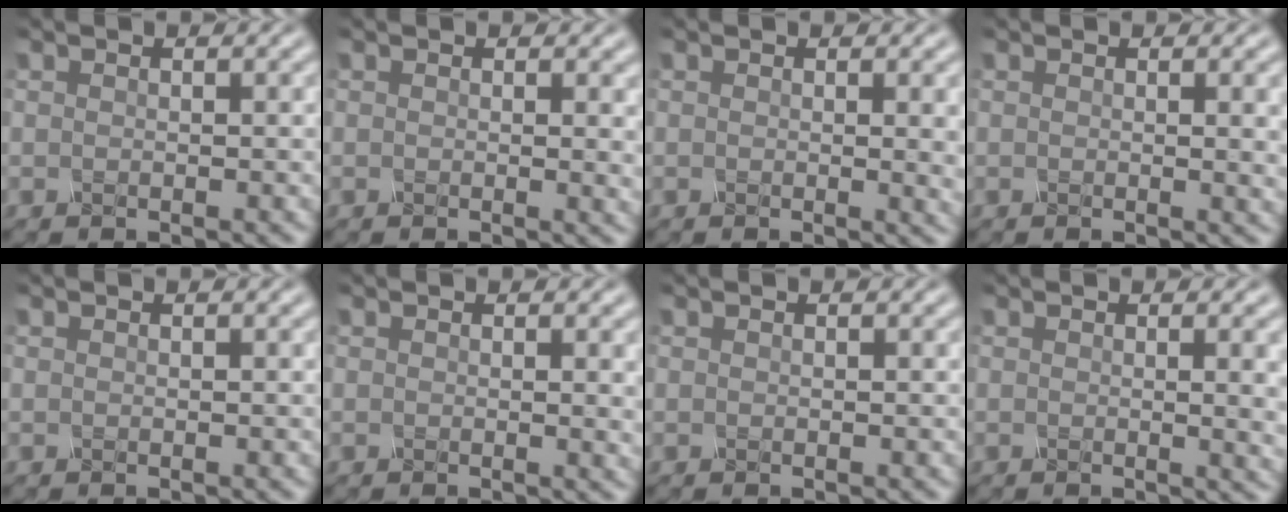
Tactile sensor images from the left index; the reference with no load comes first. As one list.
[{"total": 1.9, "force": [0.3, 0.6, 1.8], "torque": [-0.014, -0.002, -0.001]}, {"total": 2.9, "force": [0.3, 0.9, 2.7], "torque": [-0.024, -0.001, 0.001]}, {"total": 3.1, "force": [0.4, 1.0, 2.9], "torque": [-0.025, 0.002, 0.001]}, {"total": 0.0}, {"total": 2.2, "force": [0.3, 0.7, 2.1], "torque": [-0.017, -0.001, -0.001]}, {"total": 0.0}, {"total": 4.8, "force": [0.4, 1.9, 4.5], "torque": [-0.031, 0.003, 0.004]}]